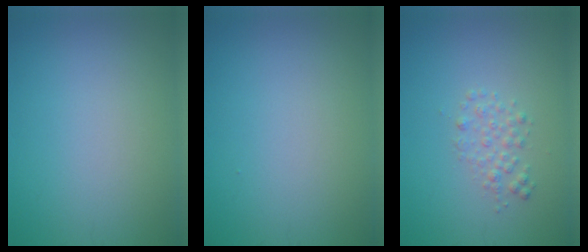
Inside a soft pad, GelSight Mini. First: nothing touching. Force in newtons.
{"total": 0.0}
{"total": 1.5, "press": 1.5, "slide": 0.0}